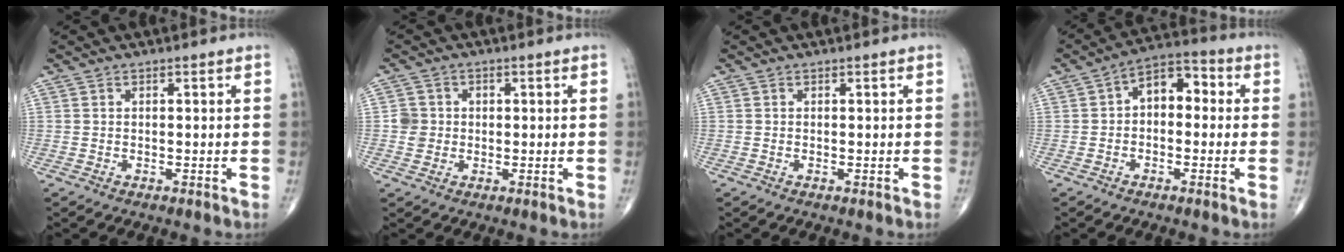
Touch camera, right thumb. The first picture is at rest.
{"total": 3.4, "force": [0.1, 3.4, 0.7], "torque": [0.012, 0.007, 0.000]}
{"total": 0.0}
{"total": 7.9, "force": [0.4, 5.0, 6.1], "torque": [-0.064, 0.031, -0.011]}